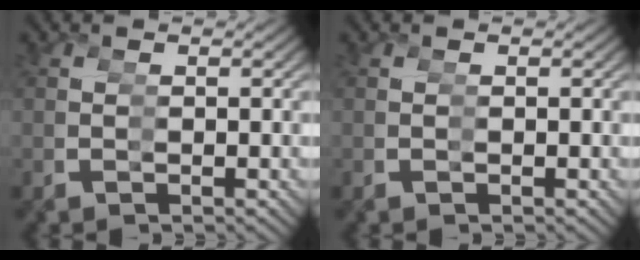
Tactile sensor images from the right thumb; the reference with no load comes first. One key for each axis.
{"total": 0.0}